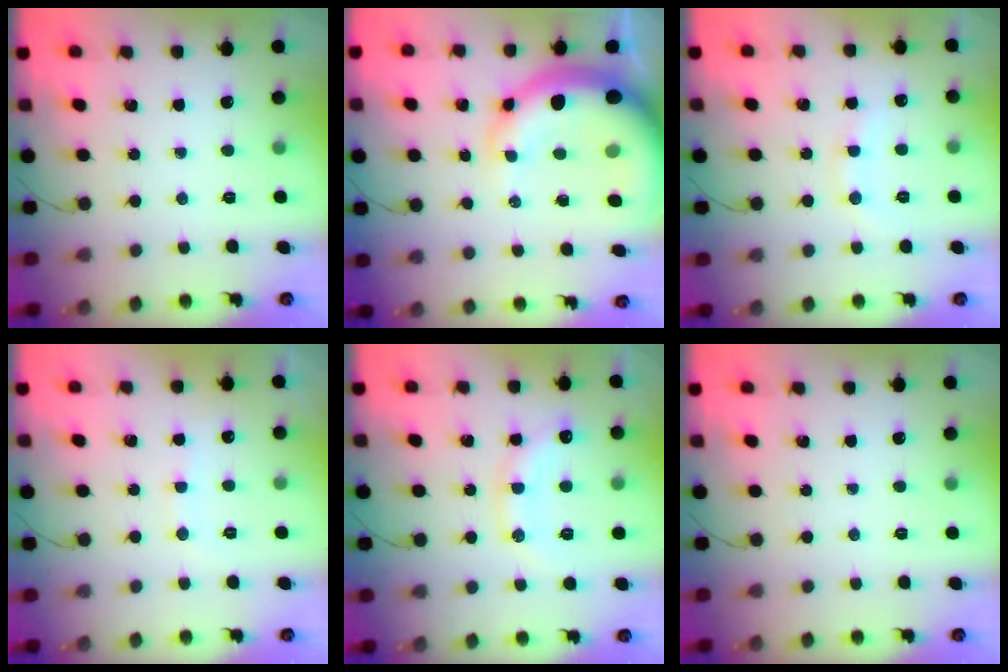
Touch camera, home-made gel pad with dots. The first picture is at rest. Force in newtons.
{"total": 16.2, "press": 15.5, "slide": 4.6}
{"total": 9.1, "press": 9.0, "slide": 1.5}
{"total": 6.9, "press": 6.8, "slide": 1.3}
{"total": 13.5, "press": 13.5, "slide": 1.0}
{"total": 0.0}